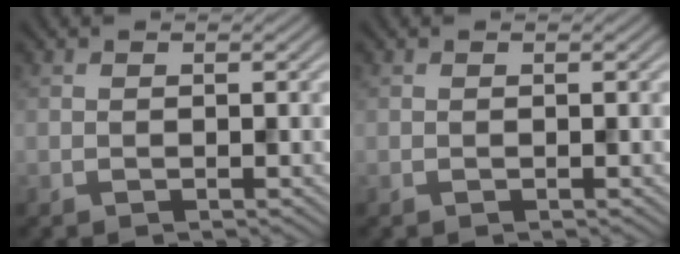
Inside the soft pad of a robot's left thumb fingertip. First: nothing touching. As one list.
[{"total": 0.0}]